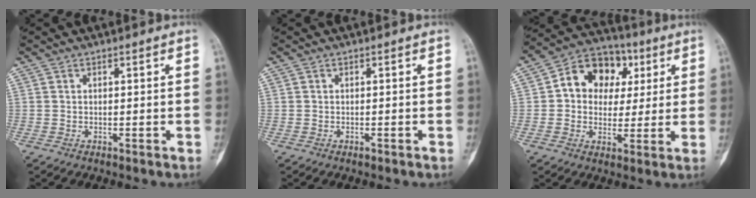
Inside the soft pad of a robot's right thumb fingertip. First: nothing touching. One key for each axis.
{"total": 0.5, "fx": -0.4, "fy": 0.2, "fz": 0.3, "tx": -0.006, "ty": 0.000, "tz": -0.006}
{"total": 13.1, "fx": 3.1, "fy": 10.6, "fz": 7.1, "tx": -0.067, "ty": 0.012, "tz": 0.041}